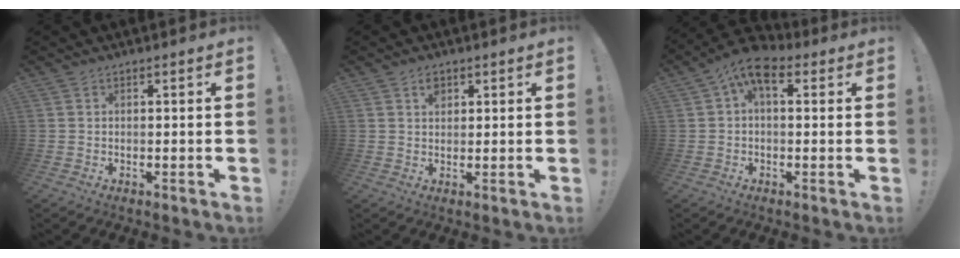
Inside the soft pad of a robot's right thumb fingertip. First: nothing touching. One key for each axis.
{"total": 2.9, "fx": 1.5, "fy": 1.9, "fz": 1.5, "tx": -0.012, "ty": -0.005, "tz": 0.024}
{"total": 8.6, "fx": 3.3, "fy": 4.6, "fz": 6.4, "tx": -0.106, "ty": -0.006, "tz": 0.061}